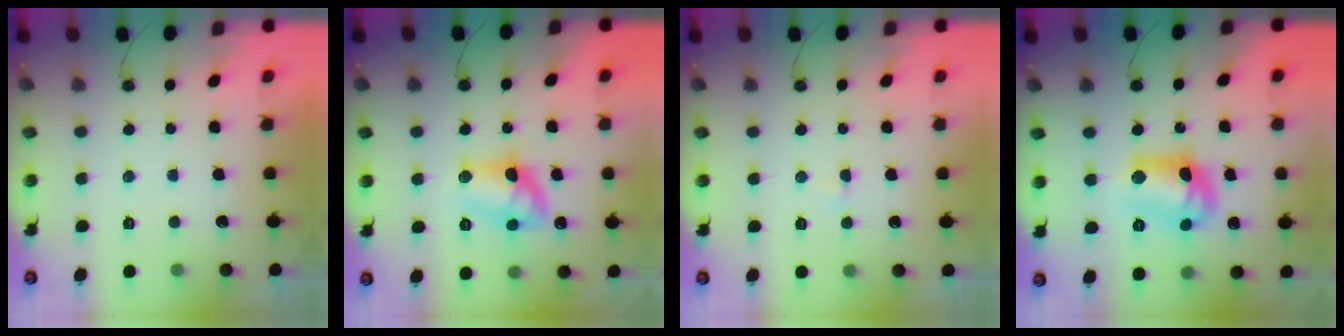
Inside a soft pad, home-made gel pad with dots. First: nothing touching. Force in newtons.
{"total": 12.4, "press": 12.4, "slide": 1.0}
{"total": 1.7, "press": 1.7, "slide": 0.3}
{"total": 13.3, "press": 12.7, "slide": 4.0}